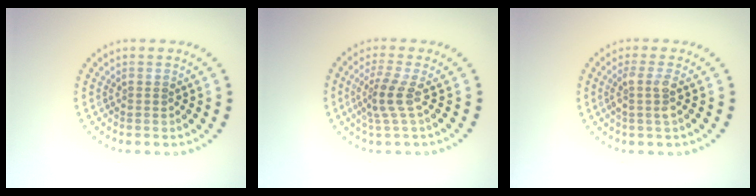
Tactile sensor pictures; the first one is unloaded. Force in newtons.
{"total": 2.5, "press": 1.8, "slide": 1.7}
{"total": 2.0, "press": 1.6, "slide": 1.2}